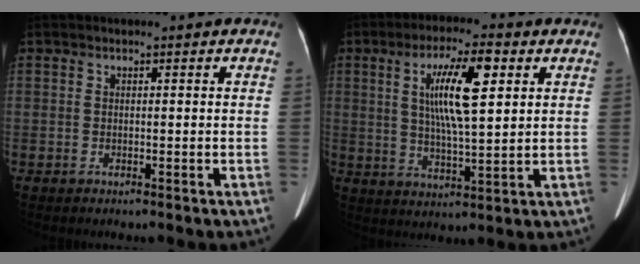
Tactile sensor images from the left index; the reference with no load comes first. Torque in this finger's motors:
{"motor_torque": [0.96, -0.52, 0.27, 0.06]}